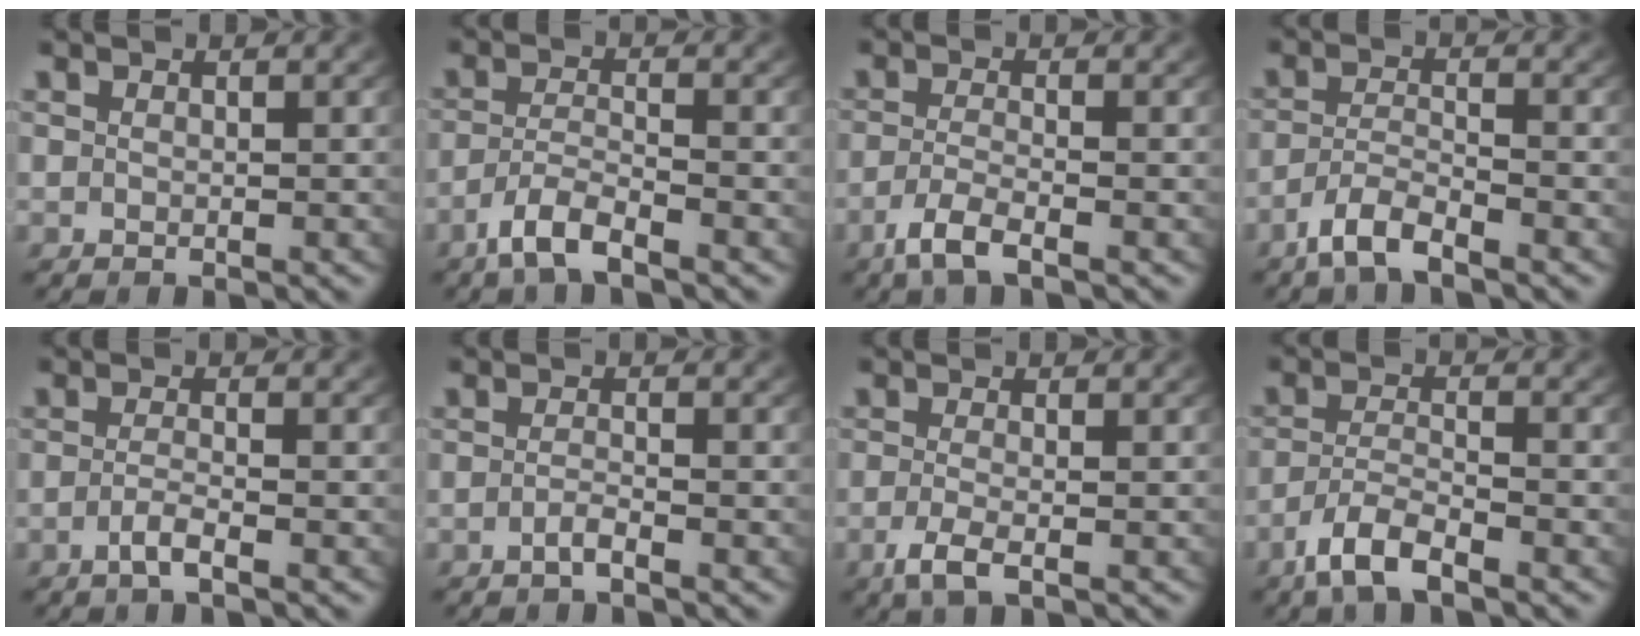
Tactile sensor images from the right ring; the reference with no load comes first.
{"total": 3.4, "force": [-2.5, 1.0, 2.1], "torque": [-0.048, -0.009, -0.042]}
{"total": 3.1, "force": [-2.2, 0.6, 2.2], "torque": [-0.059, -0.014, -0.033]}
{"total": 3.5, "force": [-2.6, 1.2, 2.0], "torque": [-0.044, -0.007, -0.046]}
{"total": 2.0, "force": [-1.5, -0.1, 1.4], "torque": [-0.037, -0.011, -0.024]}
{"total": 1.4, "force": [-1.2, -0.1, 0.8], "torque": [-0.021, -0.007, -0.022]}
{"total": 2.8, "force": [-1.6, 0.7, 2.1], "torque": [-0.059, -0.019, -0.021]}
{"total": 3.8, "force": [-2.6, 1.3, 2.4], "torque": [-0.056, -0.011, -0.043]}